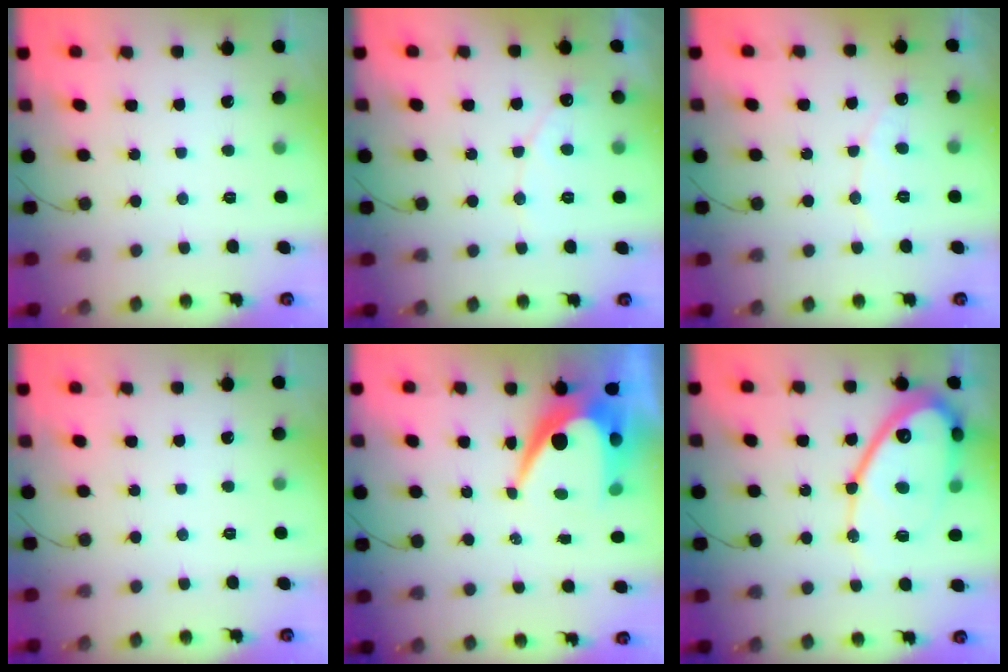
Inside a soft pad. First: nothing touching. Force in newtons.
{"total": 5.2, "press": 5.2, "slide": 0.4}
{"total": 5.4, "press": 5.4, "slide": 0.4}
{"total": 0.0}
{"total": 11.2, "press": 11.1, "slide": 0.9}
{"total": 18.6, "press": 18.5, "slide": 1.7}